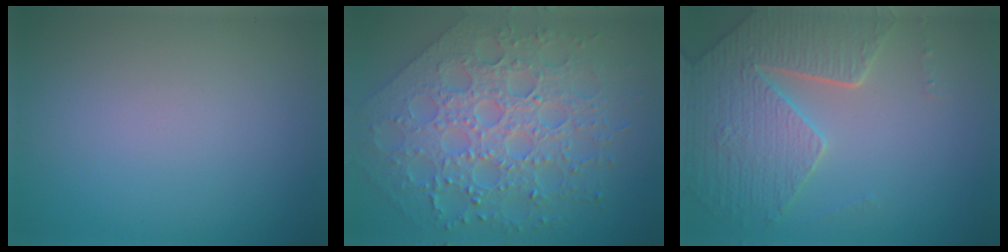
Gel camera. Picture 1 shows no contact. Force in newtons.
{"total": 7.6, "press": 6.3, "slide": 4.3}
{"total": 6.3, "press": 5.2, "slide": 3.6}